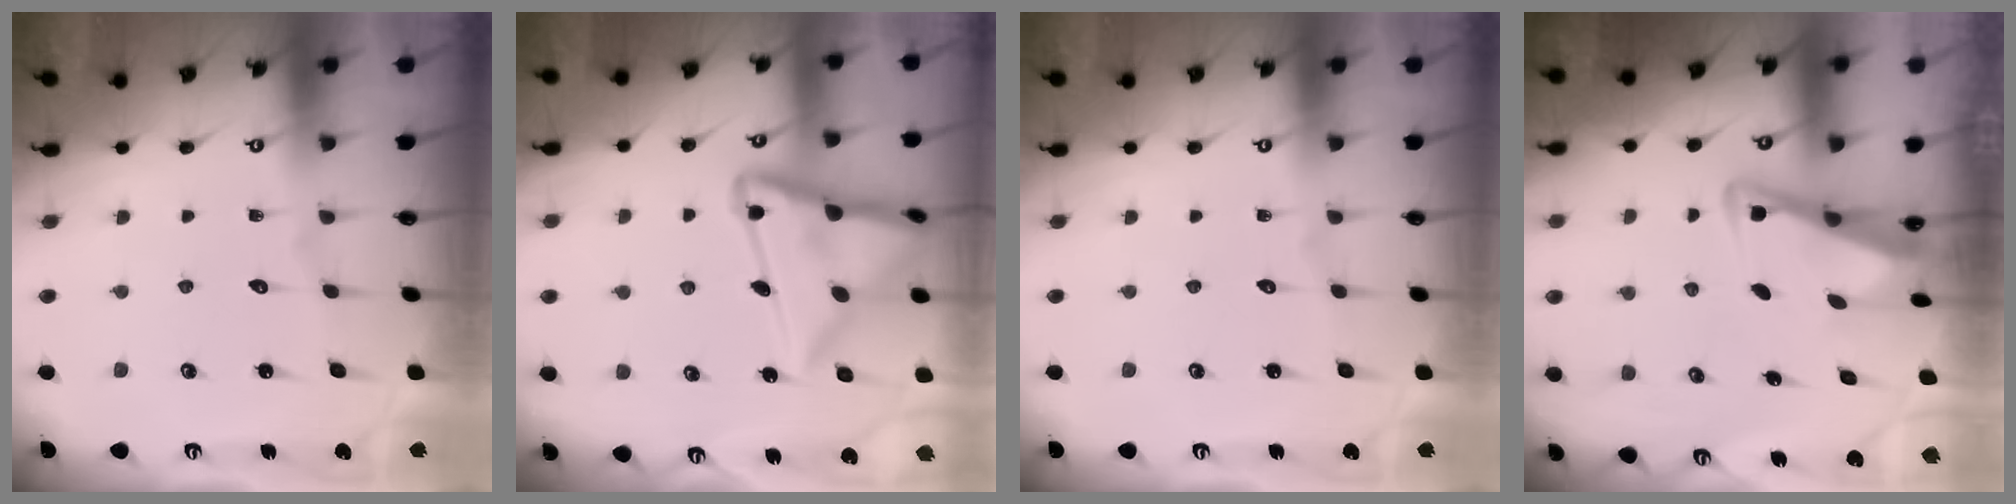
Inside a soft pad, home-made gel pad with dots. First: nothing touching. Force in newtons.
{"total": 16.8, "press": 16.8, "slide": 1.6}
{"total": 0.0}
{"total": 4.8, "press": 4.7, "slide": 0.9}